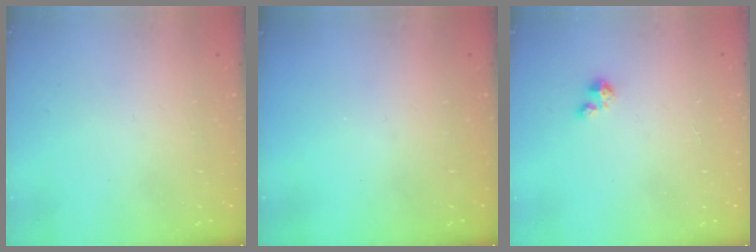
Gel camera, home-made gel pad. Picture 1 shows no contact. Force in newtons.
{"total": 0.0}
{"total": 2.0, "press": 2.0, "slide": 0.1}